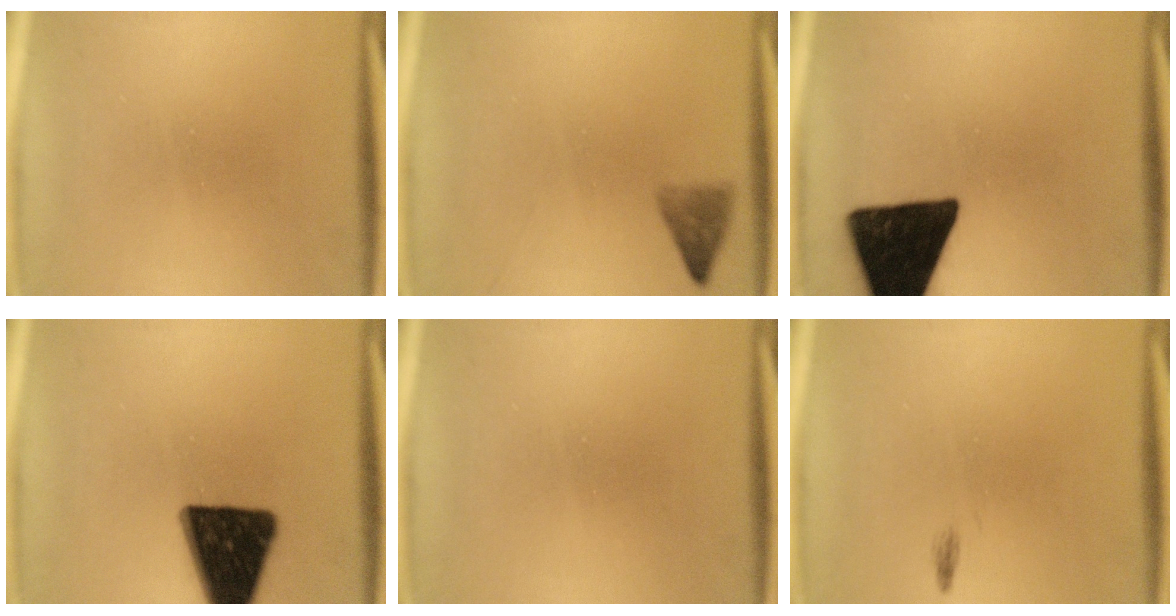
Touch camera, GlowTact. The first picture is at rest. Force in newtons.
{"total": 2.0}
{"total": 18.0}
{"total": 16.7}
{"total": 0.0}
{"total": 0.5}